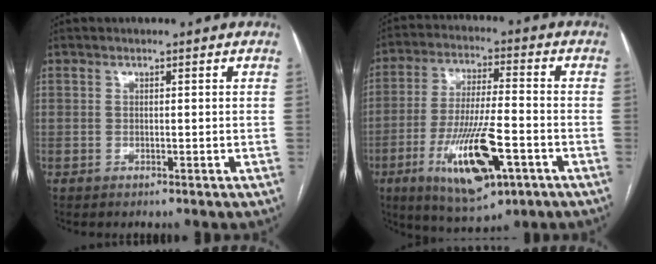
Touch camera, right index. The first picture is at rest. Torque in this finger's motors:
{"motor_torque": [0.51, 0.09, 0.33, 0.15]}